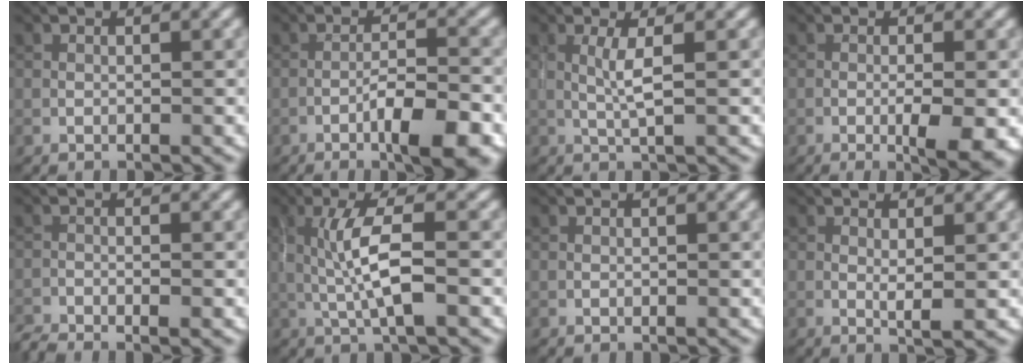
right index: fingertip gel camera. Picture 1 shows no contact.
{"total": 6.1, "force": [-3.2, 1.1, 5.1], "torque": [-0.082, 0.009, -0.050]}
{"total": 2.2, "force": [0.3, 0.1, 2.2], "torque": [-0.048, 0.002, 0.006]}
{"total": 4.1, "force": [-1.2, 0.6, 3.9], "torque": [-0.063, -0.004, -0.016]}
{"total": 2.3, "force": [-1.9, 0.2, 1.3], "torque": [-0.031, -0.007, -0.041]}
{"total": 4.7, "force": [0.0, 0.9, 4.7], "torque": [-0.096, 0.004, -0.003]}
{"total": 0.0}
{"total": 1.6, "force": [0.3, 0.1, 1.6], "torque": [-0.029, -0.004, 0.004]}